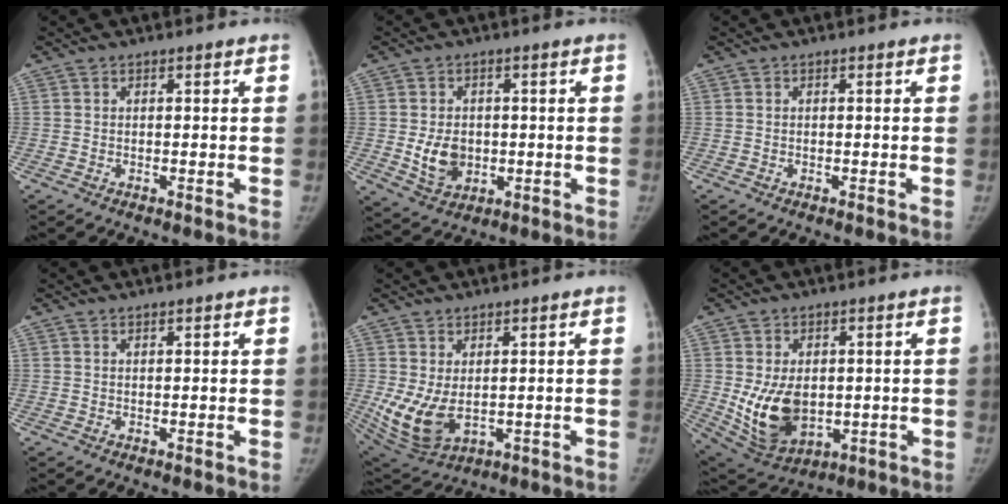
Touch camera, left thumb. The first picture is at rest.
{"total": 7.1, "force": [-0.4, 5.5, 4.5], "torque": [-0.057, -0.006, 0.005]}
{"total": 0.0}
{"total": 0.8, "force": [0.7, 0.2, 0.4], "torque": [-0.006, -0.004, 0.014]}
{"total": 9.0, "force": [0.4, 5.1, 7.4], "torque": [-0.145, -0.017, 0.031]}
{"total": 12.1, "force": [-0.2, 8.2, 8.9], "torque": [-0.135, -0.016, 0.025]}